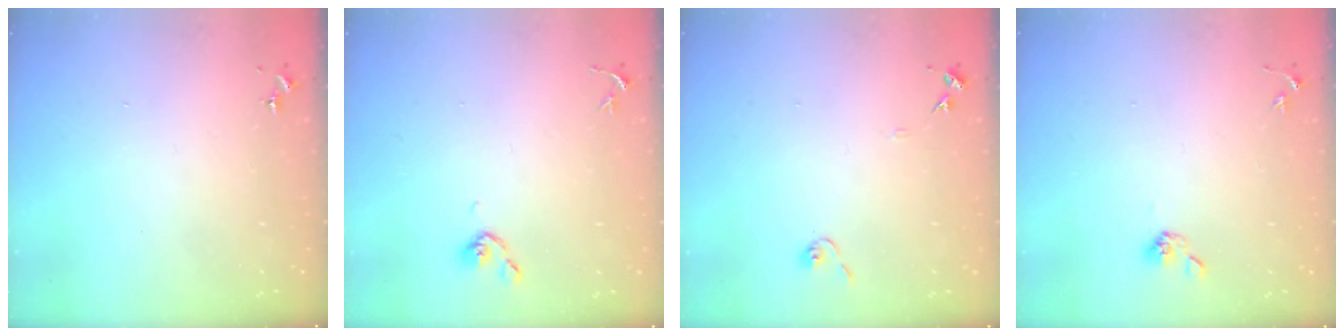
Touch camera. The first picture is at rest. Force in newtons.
{"total": 5.3, "press": 5.2, "slide": 0.8}
{"total": 6.8, "press": 6.8, "slide": 0.6}
{"total": 5.0, "press": 4.7, "slide": 1.7}